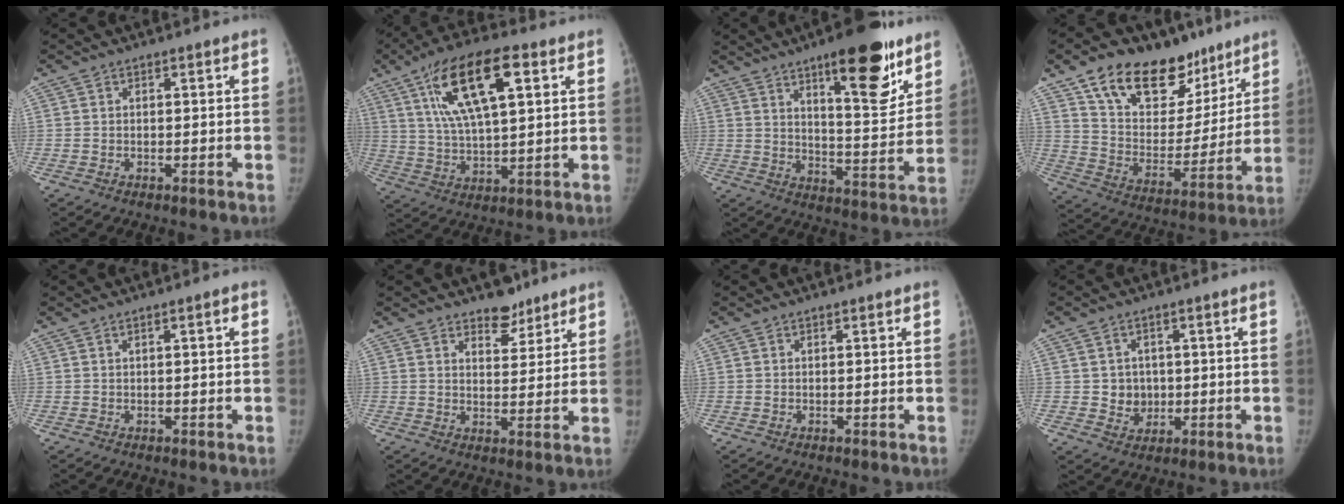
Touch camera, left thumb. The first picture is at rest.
{"total": 17.2, "force": [7.0, 6.2, 14.4], "torque": [-0.250, -0.006, 0.125]}
{"total": 19.0, "force": [11.4, 5.8, 14.0], "torque": [-0.157, -0.070, 0.170]}
{"total": 24.1, "force": [15.7, 13.7, 12.1], "torque": [-0.147, -0.052, 0.260]}
{"total": 1.4, "force": [0.4, 0.1, 1.3], "torque": [-0.025, 0.005, 0.006]}
{"total": 5.7, "force": [4.5, 2.9, 2.1], "torque": [-0.004, -0.032, 0.071]}
{"total": 0.0}
{"total": 4.7, "force": [0.3, 4.3, 1.8], "torque": [-0.005, 0.001, 0.012]}